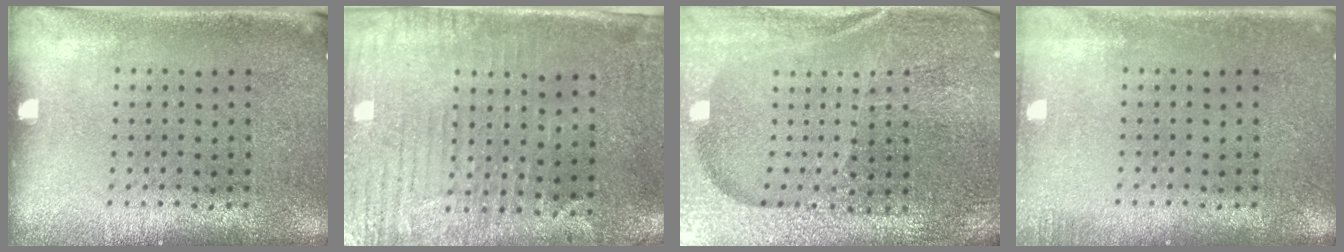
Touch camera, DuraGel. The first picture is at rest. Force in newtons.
{"total": 3.0, "press": 2.6, "slide": 1.5}
{"total": 4.2, "press": 4.1, "slide": 1.1}
{"total": 1.1, "press": 1.1, "slide": 0.2}